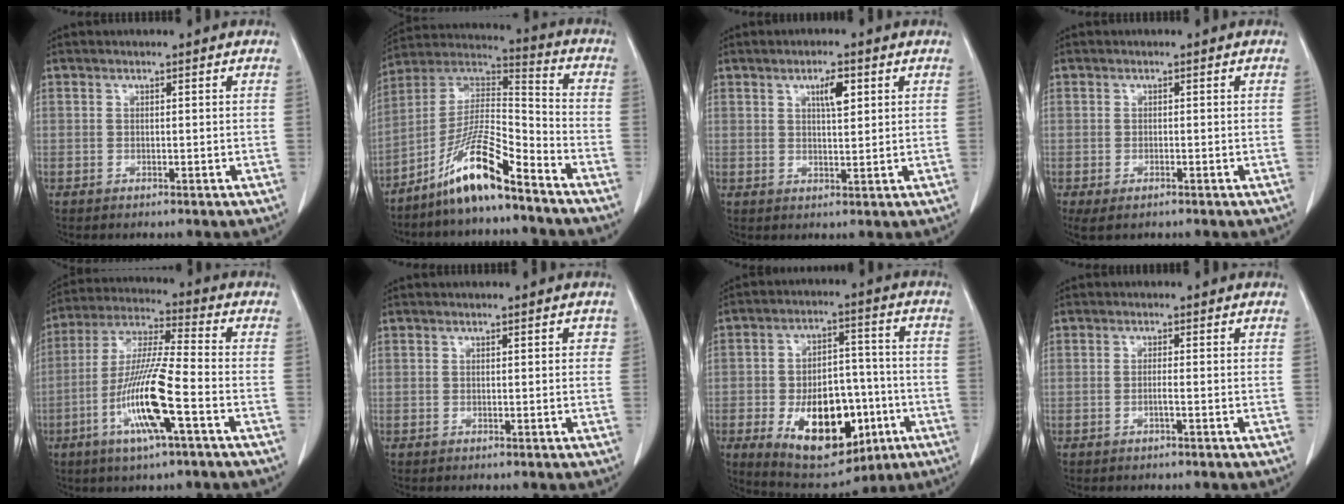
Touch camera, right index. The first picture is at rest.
{"total": 13.1, "force": [-9.1, 1.2, 9.4], "torque": [-0.182, 0.008, -0.171]}
{"total": 3.7, "force": [1.7, 0.9, 3.2], "torque": [-0.054, -0.001, 0.028]}
{"total": 2.7, "force": [-1.7, 0.9, 1.9], "torque": [-0.035, -0.007, -0.022]}
{"total": 13.8, "force": [-4.9, 0.6, 12.9], "torque": [-0.262, -0.009, -0.095]}
{"total": 1.3, "force": [0.4, 0.6, 1.0], "torque": [-0.008, 0.004, 0.004]}
{"total": 17.6, "force": [-6.2, 9.6, 13.4], "torque": [-0.222, 0.015, -0.080]}
{"total": 1.1, "force": [-0.4, -0.1, 1.0], "torque": [-0.019, 0.000, -0.008]}